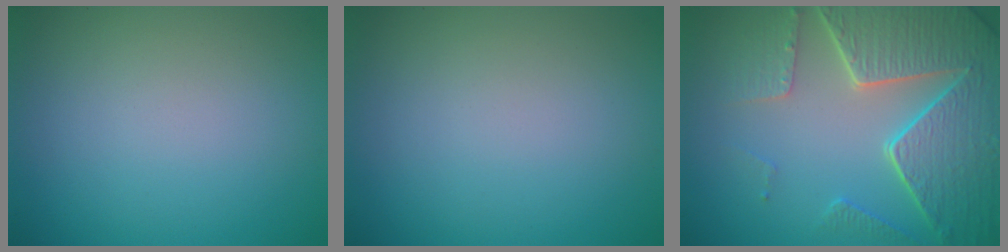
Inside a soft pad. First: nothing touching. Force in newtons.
{"total": 0.0}
{"total": 8.3, "press": 6.2, "slide": 5.6}